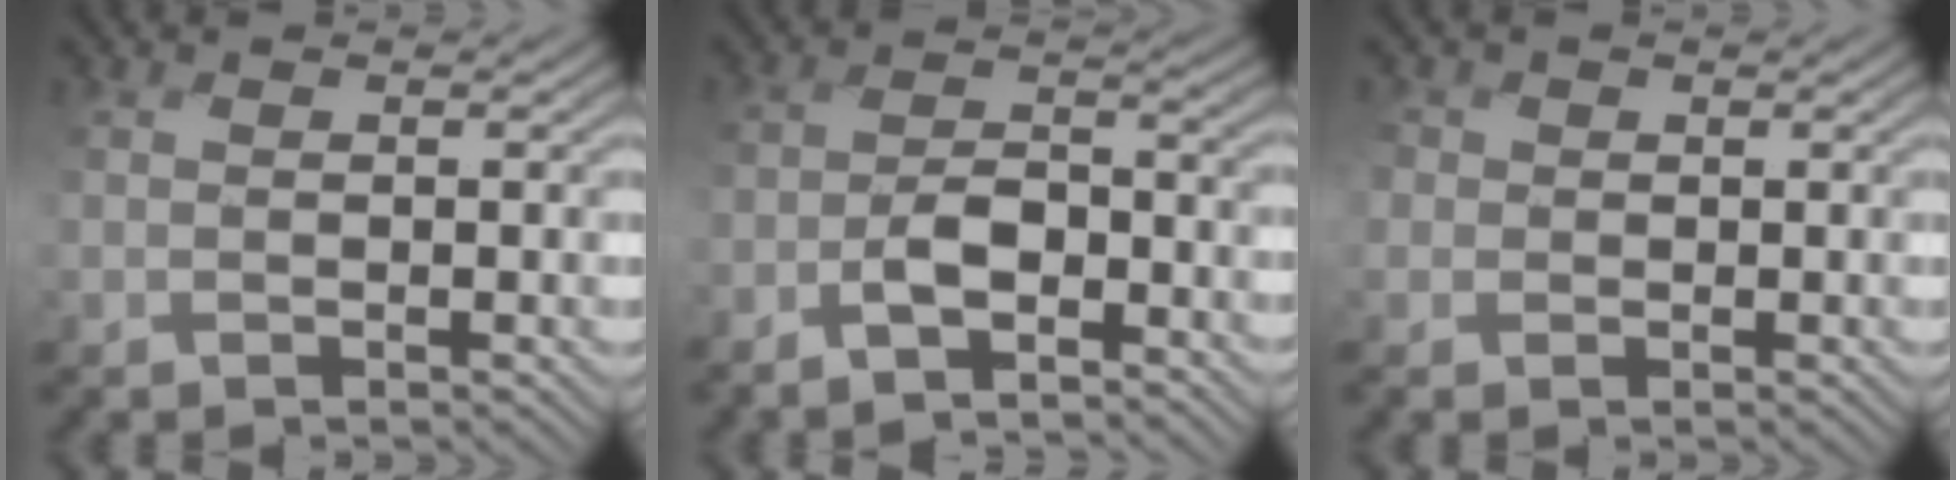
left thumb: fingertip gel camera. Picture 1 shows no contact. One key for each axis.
{"total": 4.2, "fx": -3.6, "fy": 1.1, "fz": 1.9, "tx": -0.026, "ty": 0.009, "tz": -0.080}
{"total": 1.5, "fx": -0.1, "fy": 1.4, "fz": -0.5, "tx": 0.005, "ty": -0.001, "tz": -0.008}